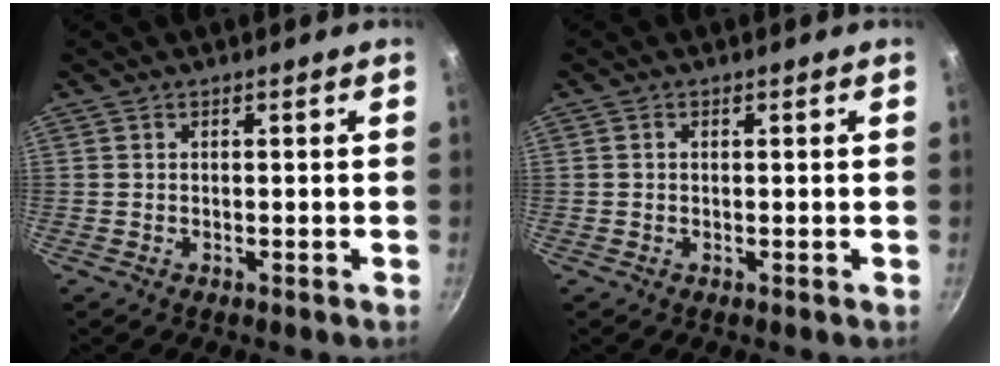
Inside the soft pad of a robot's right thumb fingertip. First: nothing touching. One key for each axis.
{"total": 0.6, "fx": 0.0, "fy": 0.5, "fz": 0.4, "tx": -0.006, "ty": 0.003, "tz": -0.001}